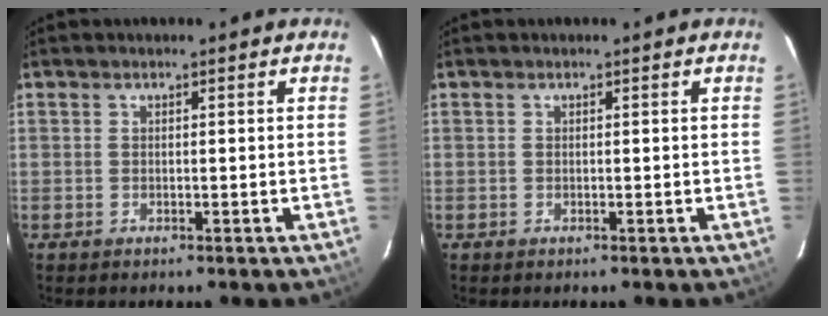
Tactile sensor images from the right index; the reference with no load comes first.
{"total": 0.0}